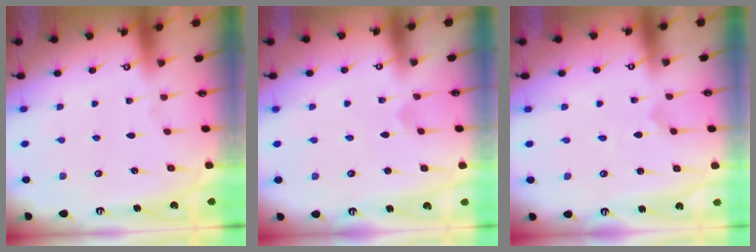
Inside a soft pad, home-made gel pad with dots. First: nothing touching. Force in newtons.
{"total": 2.5, "press": 2.5, "slide": 0.1}
{"total": 0.0}